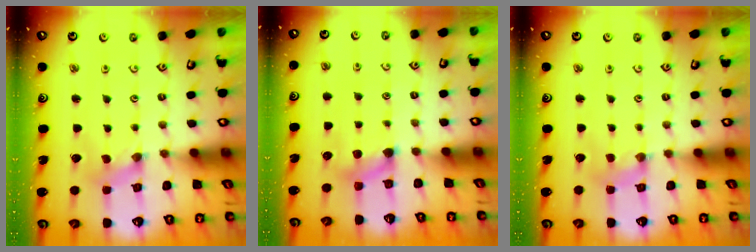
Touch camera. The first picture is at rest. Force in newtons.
{"total": 4.6, "press": 4.5, "slide": 0.7}
{"total": 2.3, "press": 2.3, "slide": 0.3}